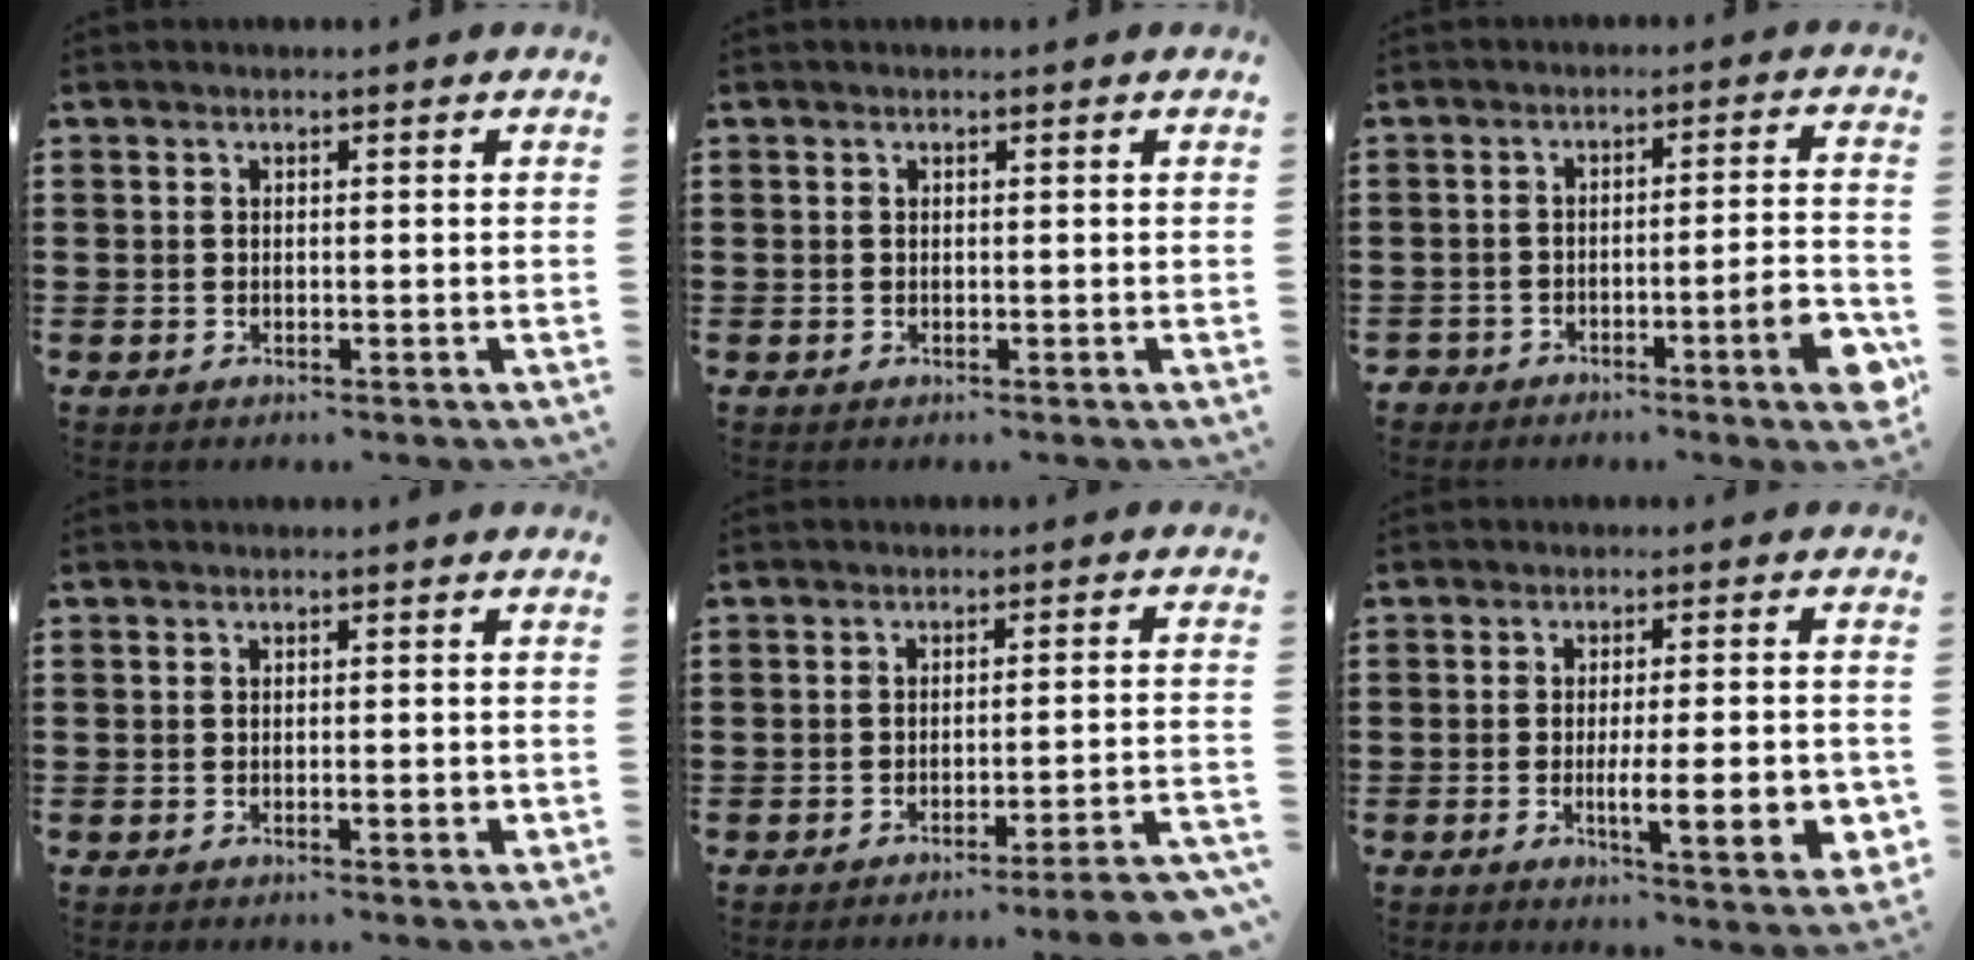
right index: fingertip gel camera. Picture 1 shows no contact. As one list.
[{"total": 0.0}, {"total": 6.2, "force": [-4.1, 0.9, 4.6], "torque": [-0.072, -0.002, -0.072]}, {"total": 1.6, "force": [-0.4, 0.2, 1.6], "torque": [-0.025, -0.003, -0.006]}, {"total": 4.0, "force": [-3.4, -0.7, 2.1], "torque": [-0.036, -0.017, -0.066]}, {"total": 8.7, "force": [-1.7, 1.8, 8.3], "torque": [-0.125, -0.012, -0.027]}]